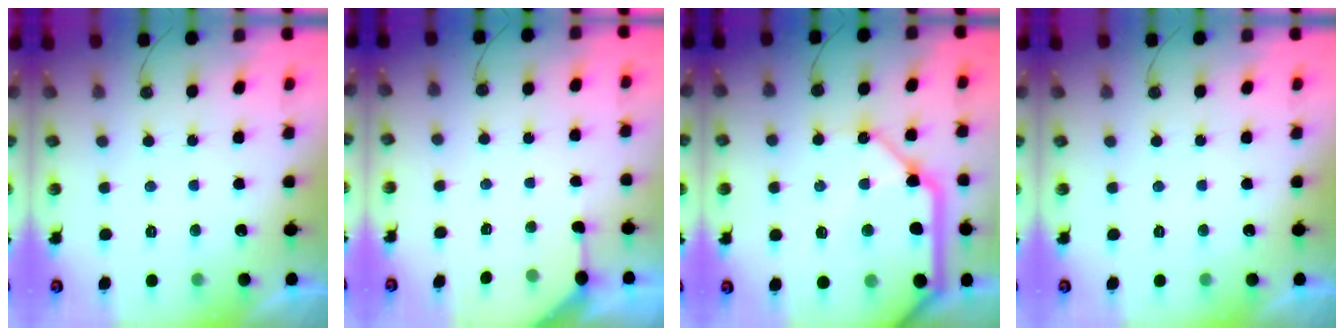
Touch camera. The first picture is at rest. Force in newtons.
{"total": 2.7, "press": 2.7, "slide": 0.4}
{"total": 25.1, "press": 24.9, "slide": 3.4}
{"total": 0.0}